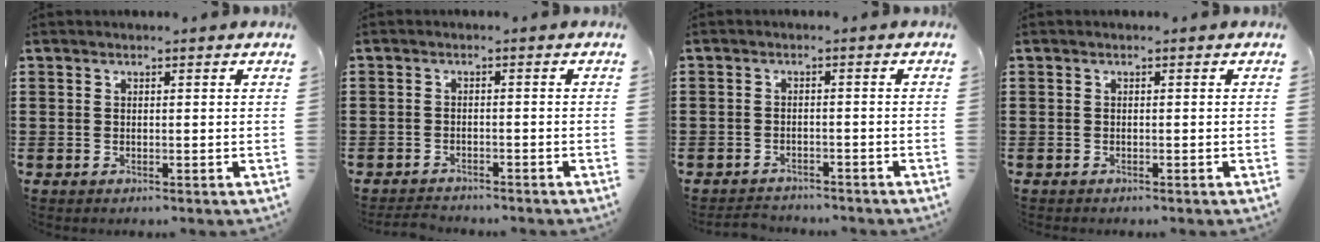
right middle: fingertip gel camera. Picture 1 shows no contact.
{"total": 2.3, "force": [-2.3, 0.5, -0.1], "torque": [-0.004, 0.001, -0.051]}
{"total": 2.3, "force": [-2.2, 0.5, -0.2], "torque": [-0.002, 0.000, -0.051]}
{"total": 0.0}